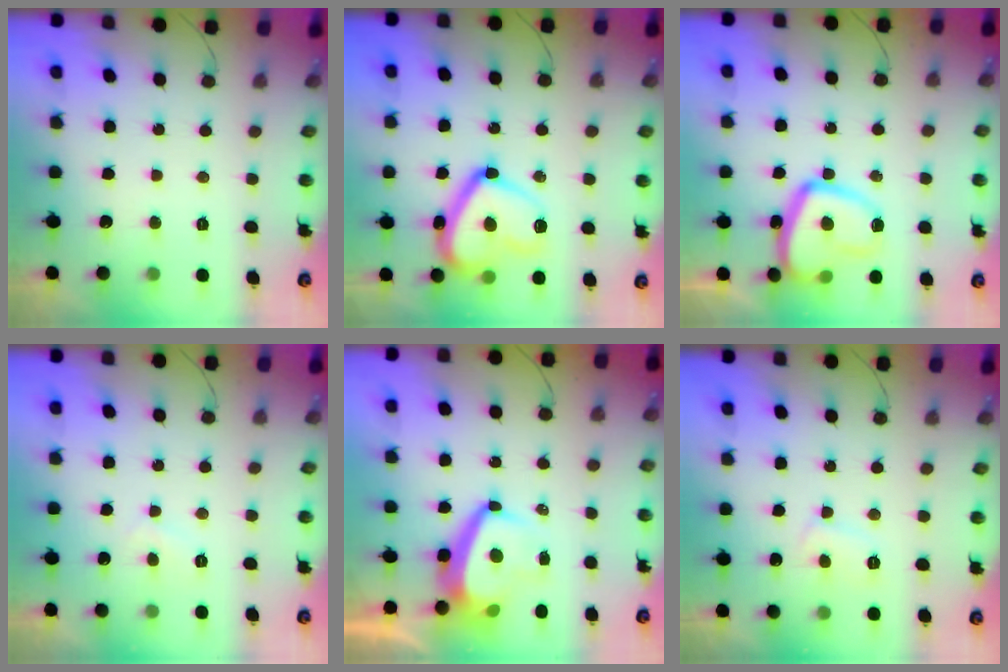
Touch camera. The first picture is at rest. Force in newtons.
{"total": 17.4, "press": 17.3, "slide": 1.3}
{"total": 15.8, "press": 15.7, "slide": 1.5}
{"total": 2.0, "press": 1.9, "slide": 0.4}
{"total": 9.1, "press": 9.1, "slide": 1.2}
{"total": 5.3, "press": 5.3, "slide": 0.1}